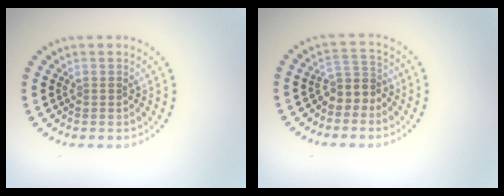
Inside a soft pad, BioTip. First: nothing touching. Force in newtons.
{"total": 2.5, "press": 1.9, "slide": 1.6}